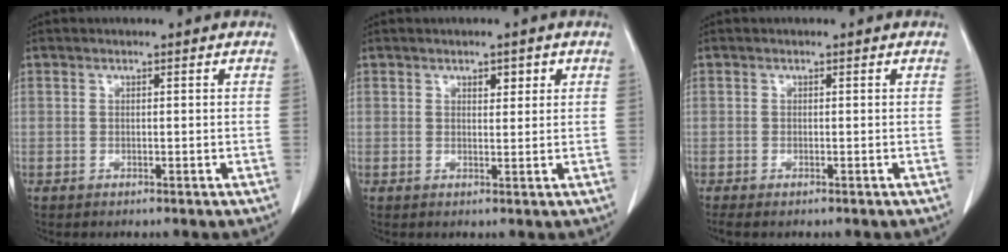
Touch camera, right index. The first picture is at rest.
{"total": 1.9, "force": [1.0, 0.9, 1.4], "torque": [-0.017, 0.000, 0.015]}
{"total": 1.2, "force": [-0.9, 0.1, 0.7], "torque": [-0.011, -0.004, -0.012]}